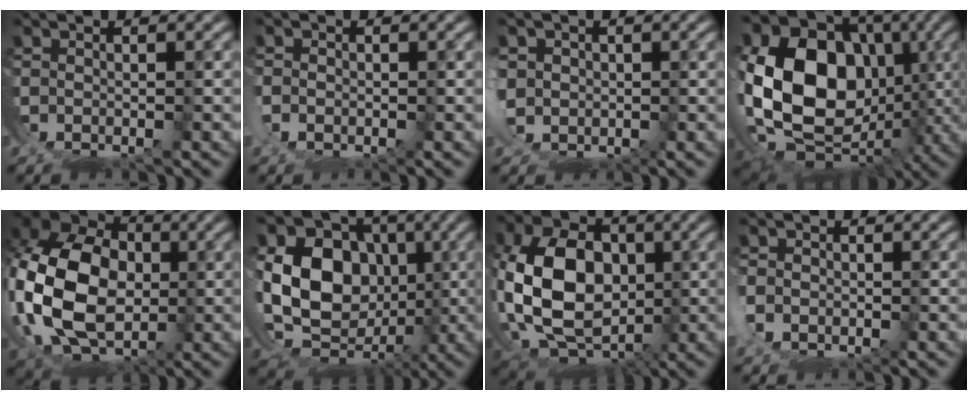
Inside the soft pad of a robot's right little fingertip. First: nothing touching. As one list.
[{"total": 1.8, "force": [-1.0, 1.3, 0.6], "torque": [-0.026, -0.013, -0.016]}, {"total": 5.1, "force": [-0.6, 4.5, 2.3], "torque": [-0.080, -0.027, -0.001]}, {"total": 21.2, "force": [-1.7, 16.1, 13.6], "torque": [-0.301, -0.079, 0.002]}, {"total": 15.0, "force": [-0.4, 11.2, 10.0], "torque": [-0.254, -0.061, 0.019]}, {"total": 16.9, "force": [-1.5, 13.3, 10.2], "torque": [-0.204, -0.067, -0.004]}, {"total": 12.8, "force": [-1.6, 9.6, 8.3], "torque": [-0.194, -0.058, -0.007]}, {"total": 2.0, "force": [-0.9, 1.6, 0.9], "torque": [-0.033, -0.009, -0.016]}]